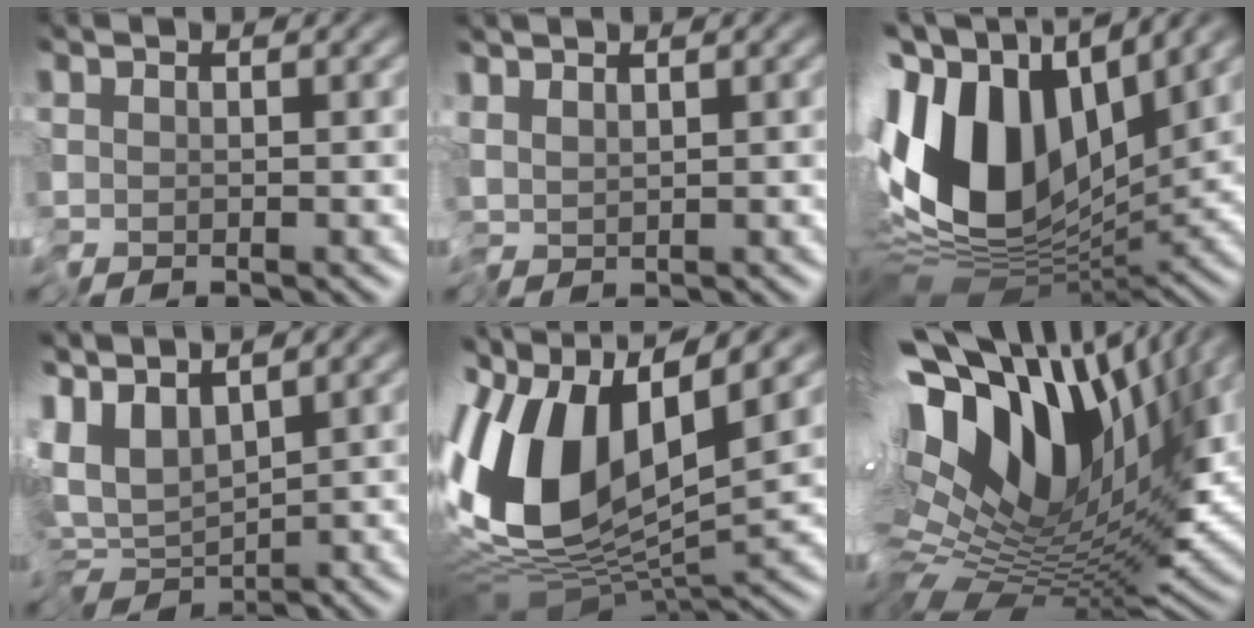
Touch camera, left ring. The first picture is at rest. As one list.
[{"total": 1.5, "force": [0.5, 0.5, 1.3], "torque": [-0.020, 0.006, 0.006]}, {"total": 13.2, "force": [1.9, 7.7, 10.6], "torque": [-0.215, 0.006, 0.024]}, {"total": 6.2, "force": [1.9, 3.0, 5.0], "torque": [-0.104, 0.006, 0.044]}, {"total": 12.2, "force": [1.6, 5.3, 10.9], "torque": [-0.220, 0.007, 0.024]}, {"total": 15.5, "force": [5.1, 7.2, 12.8], "torque": [-0.241, 0.028, 0.082]}]